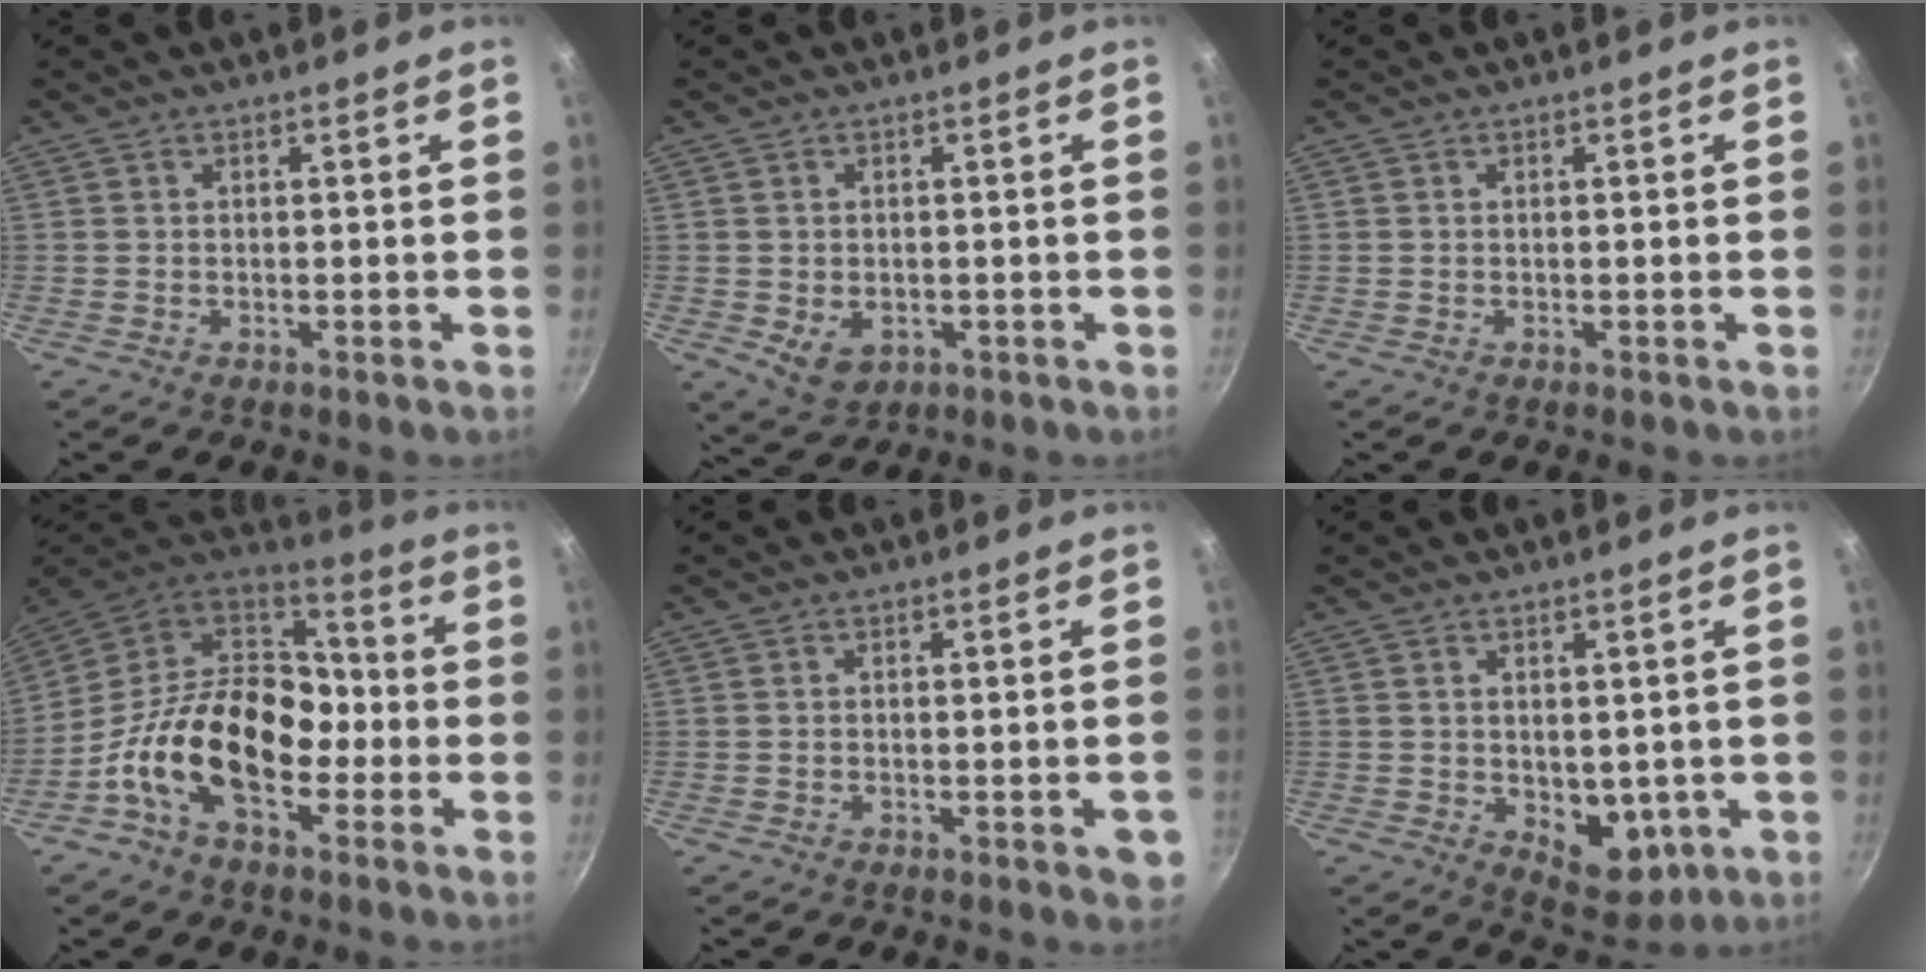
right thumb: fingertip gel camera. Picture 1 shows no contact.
{"total": 4.9, "force": [-0.7, 3.8, 3.0], "torque": [-0.041, -0.007, -0.001]}
{"total": 0.0}
{"total": 20.2, "force": [-5.8, 12.7, 14.6], "torque": [-0.218, 0.055, -0.123]}
{"total": 3.2, "force": [-1.4, 1.0, 2.7], "torque": [-0.027, 0.006, -0.017]}
{"total": 8.8, "force": [-1.3, 5.9, 6.4], "torque": [-0.050, -0.015, -0.005]}